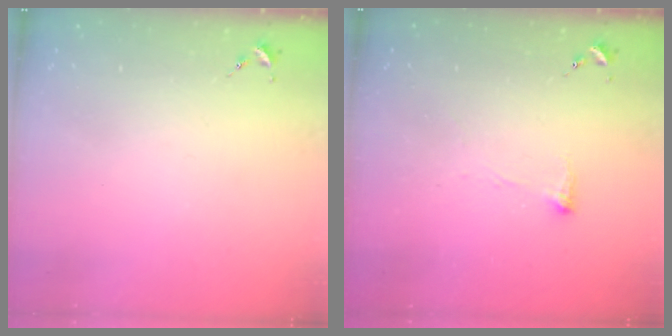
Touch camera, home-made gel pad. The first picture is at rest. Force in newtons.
{"total": 4.5, "press": 4.4, "slide": 0.7}